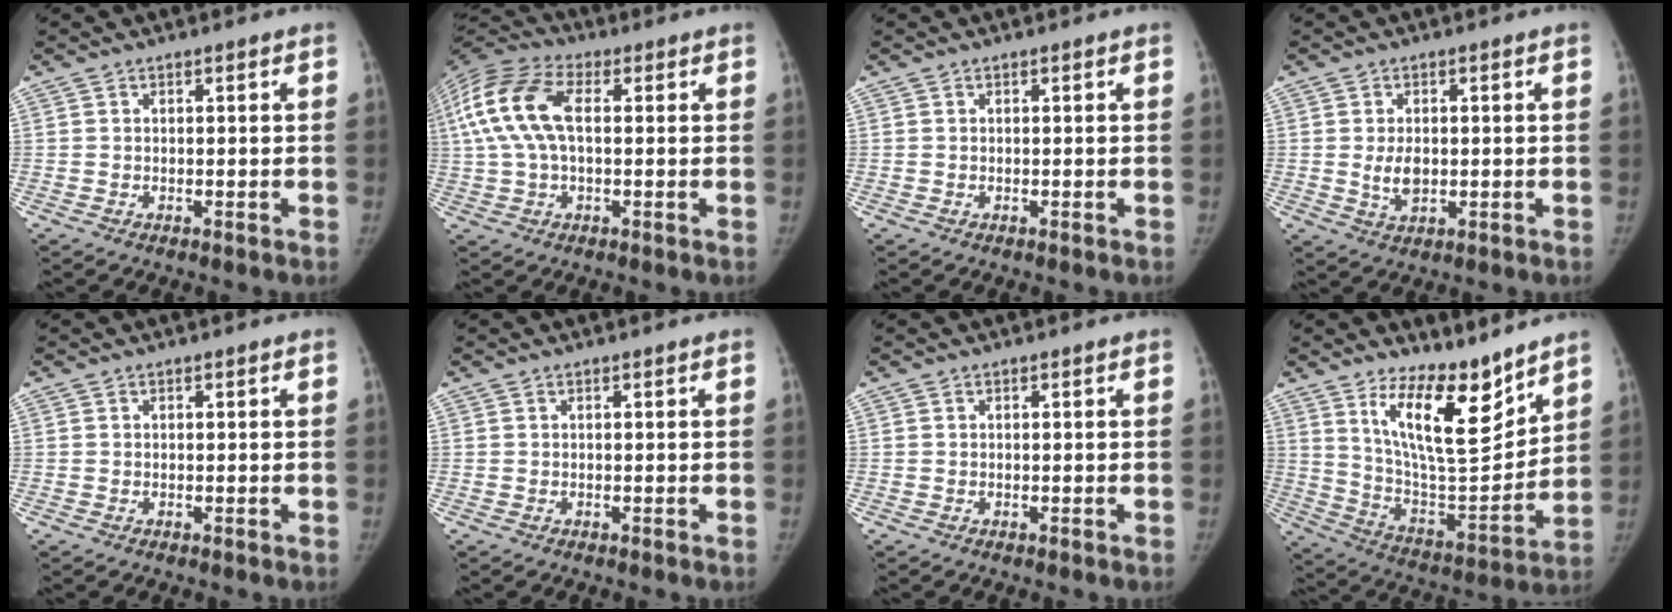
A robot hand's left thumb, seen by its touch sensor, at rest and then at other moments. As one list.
[{"total": 14.3, "force": [2.0, 8.0, 11.7], "torque": [-0.258, 0.031, 0.033]}, {"total": 0.0}, {"total": 4.3, "force": [-0.1, 2.8, 3.3], "torque": [-0.052, -0.005, 0.003]}, {"total": 0.0}, {"total": 0.0}, {"total": 0.0}, {"total": 17.1, "force": [11.5, 5.7, 11.3], "torque": [-0.141, -0.093, 0.211]}]